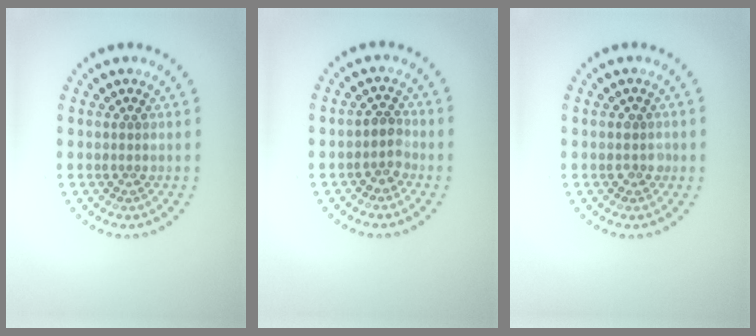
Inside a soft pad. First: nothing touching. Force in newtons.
{"total": 1.9, "press": 1.6, "slide": 1.1}
{"total": 1.2, "press": 1.1, "slide": 0.2}